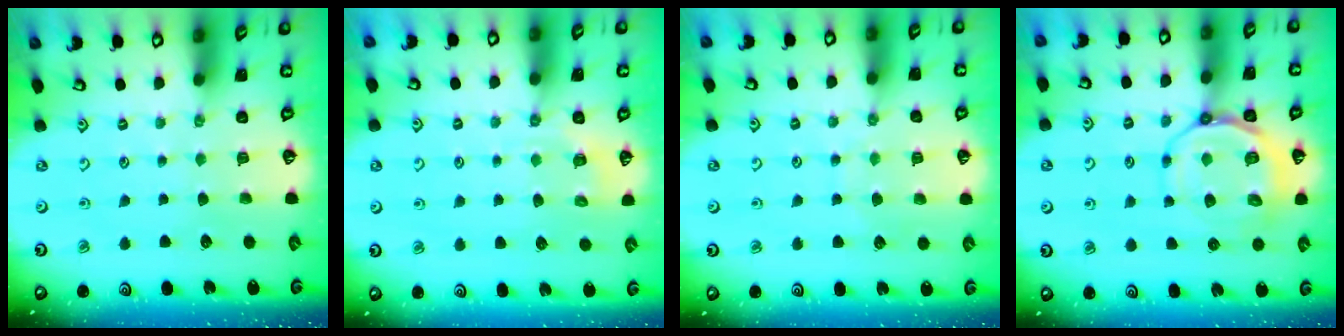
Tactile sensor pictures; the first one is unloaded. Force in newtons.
{"total": 2.9, "press": 2.6, "slide": 1.2}
{"total": 7.1, "press": 7.1, "slide": 0.5}
{"total": 12.5, "press": 12.2, "slide": 2.5}